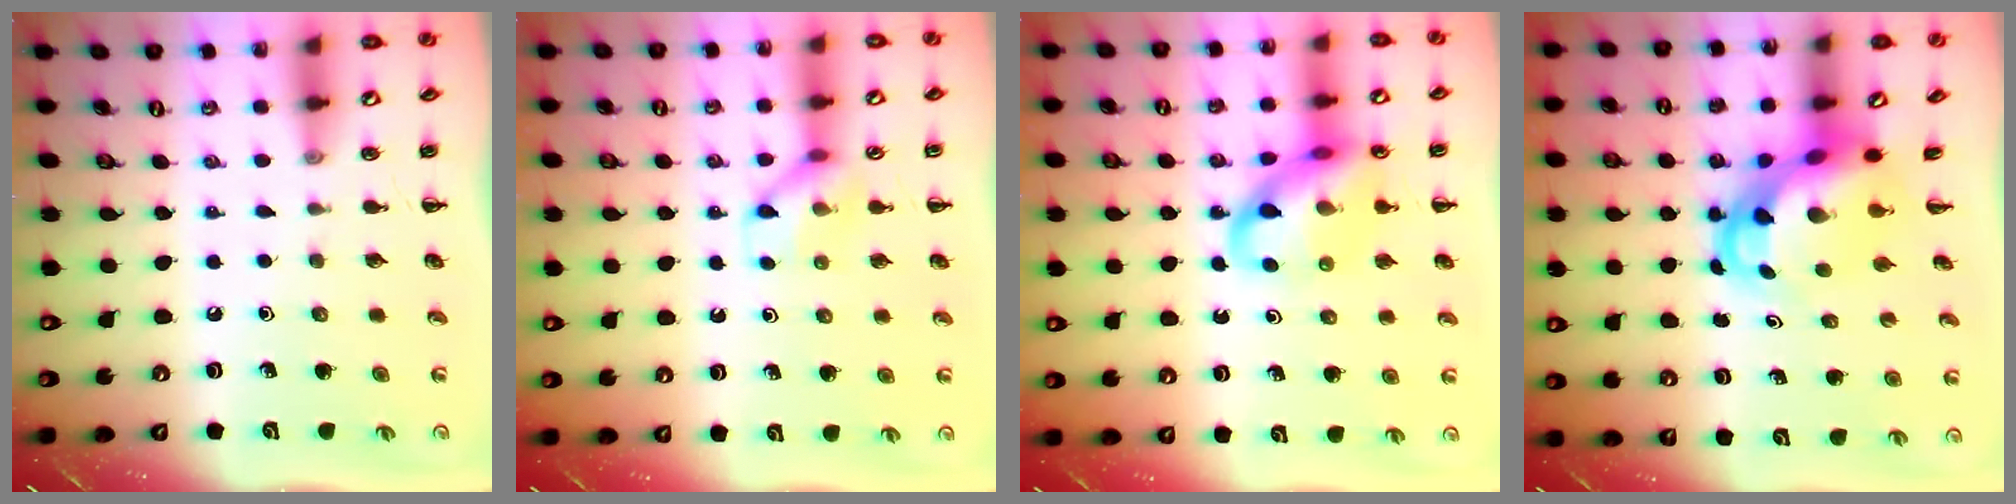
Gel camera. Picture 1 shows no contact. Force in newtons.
{"total": 9.3, "press": 9.3, "slide": 0.7}
{"total": 14.4, "press": 14.2, "slide": 2.3}
{"total": 5.4, "press": 5.2, "slide": 1.4}